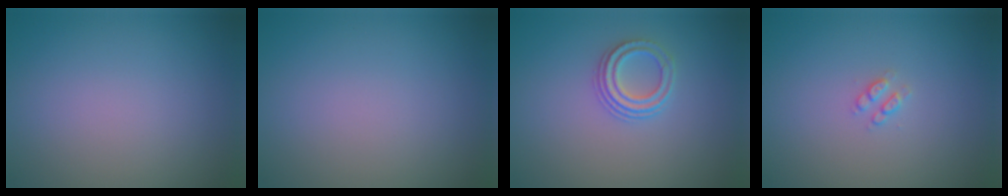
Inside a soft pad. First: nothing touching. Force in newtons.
{"total": 0.0}
{"total": 2.5, "press": 2.2, "slide": 1.2}
{"total": 1.2, "press": 1.1, "slide": 0.3}